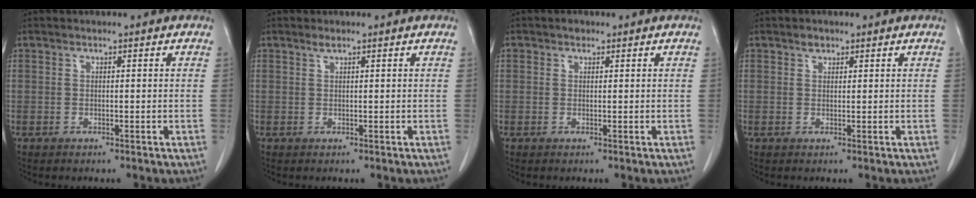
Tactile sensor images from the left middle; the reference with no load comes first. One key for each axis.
{"total": 0.6, "fx": 0.5, "fy": 0.0, "fz": 0.4, "tx": -0.010, "ty": 0.000, "tz": 0.011}
{"total": 0.8, "fx": 0.5, "fy": 0.6, "fz": 0.2, "tx": -0.003, "ty": 0.006, "tz": 0.006}
{"total": 1.0, "fx": 0.7, "fy": 0.6, "fz": 0.3, "tx": -0.005, "ty": -0.002, "tz": 0.010}